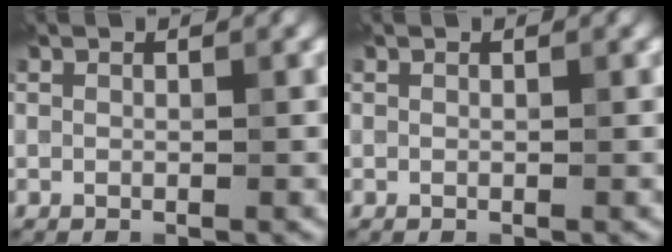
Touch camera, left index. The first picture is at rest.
{"total": 0.0}